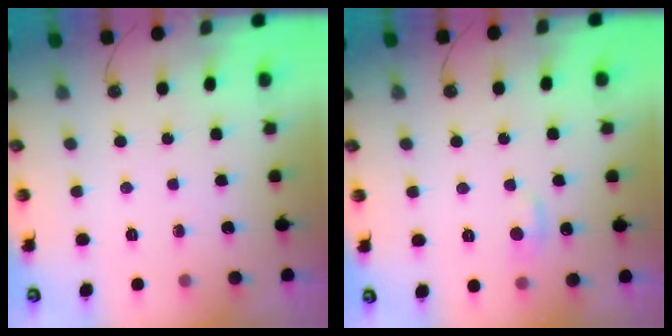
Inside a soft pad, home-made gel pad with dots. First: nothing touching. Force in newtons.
{"total": 1.0, "press": 0.0, "slide": 1.0}